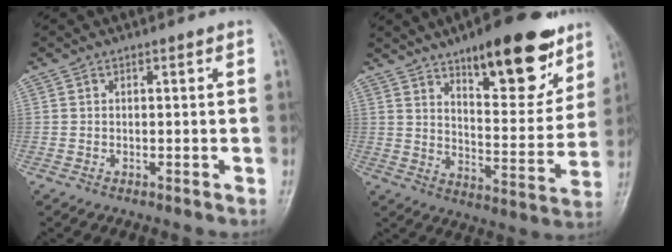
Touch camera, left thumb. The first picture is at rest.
{"total": 20.1, "force": [12.5, 7.2, 14.0], "torque": [-0.149, -0.068, 0.189]}